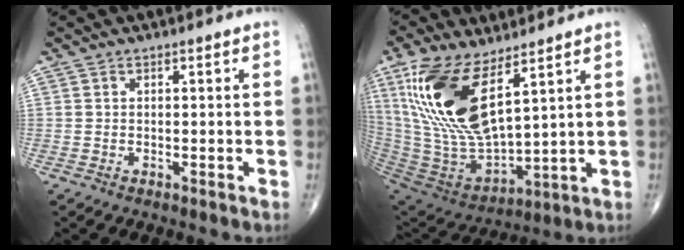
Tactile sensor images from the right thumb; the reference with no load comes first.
{"total": 21.4, "force": [9.4, 8.7, 17.1], "torque": [-0.354, -0.048, 0.199]}